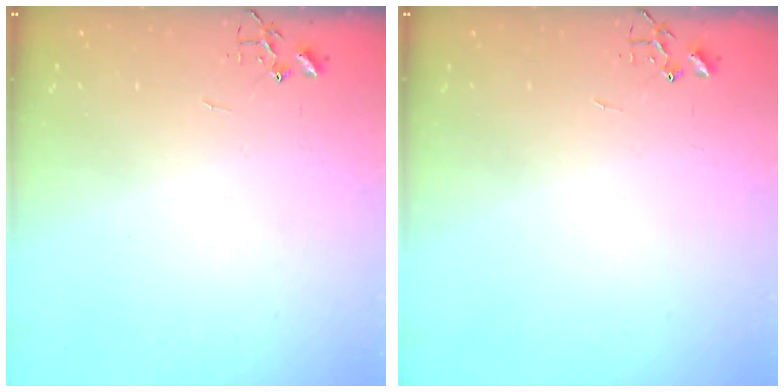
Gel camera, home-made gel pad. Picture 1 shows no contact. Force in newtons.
{"total": 0.0}